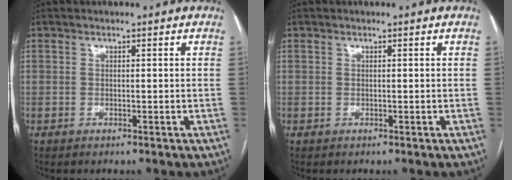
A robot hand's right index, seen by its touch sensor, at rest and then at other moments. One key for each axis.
{"total": 0.0}